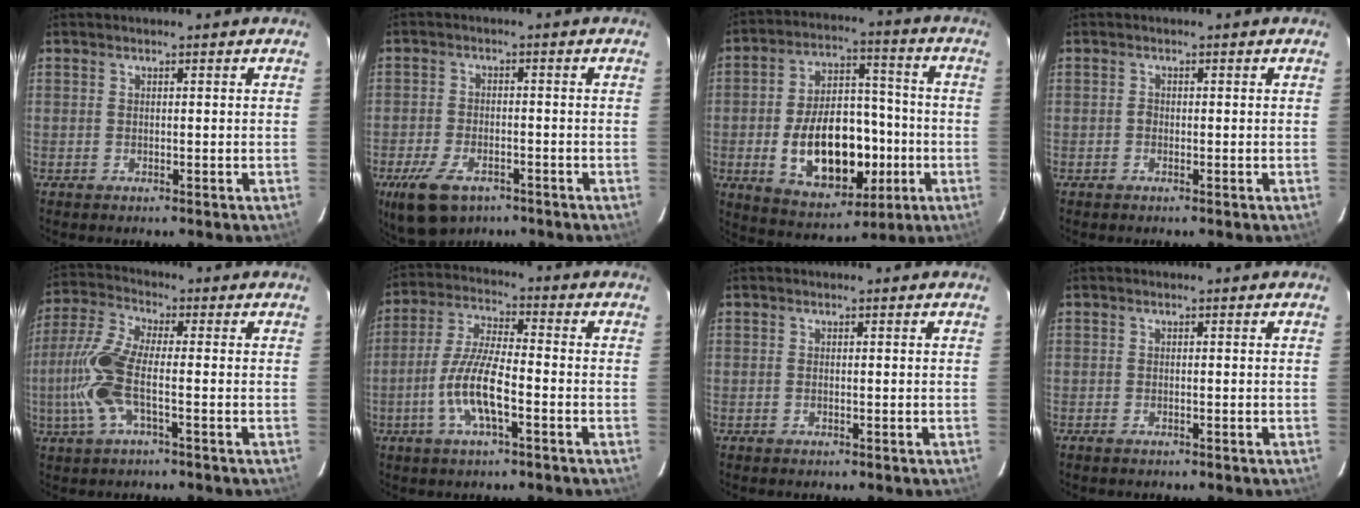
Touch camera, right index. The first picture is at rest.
{"total": 9.8, "force": [-6.1, 4.9, 5.8], "torque": [-0.139, -0.018, -0.107]}
{"total": 18.7, "force": [-4.5, 10.9, 14.5], "torque": [-0.272, 0.020, -0.049]}
{"total": 0.7, "force": [-0.3, 0.6, 0.2], "torque": [-0.002, 0.001, -0.008]}
{"total": 11.0, "force": [-2.4, 3.2, 10.2], "torque": [-0.239, 0.002, -0.053]}
{"total": 9.6, "force": [-3.4, 2.2, 8.7], "torque": [-0.180, 0.000, -0.068]}
{"total": 0.0}
{"total": 0.7, "force": [-0.6, 0.3, 0.3], "torque": [-0.005, -0.001, -0.013]}